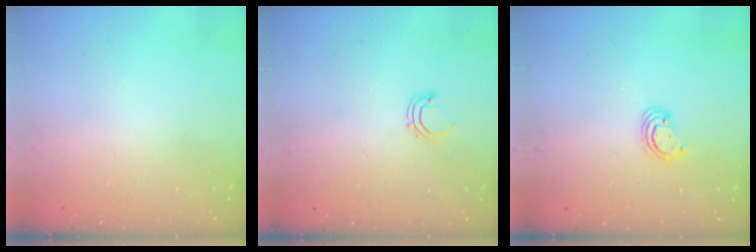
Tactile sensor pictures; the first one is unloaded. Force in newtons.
{"total": 3.9, "press": 3.8, "slide": 0.7}
{"total": 2.5, "press": 2.5, "slide": 0.3}